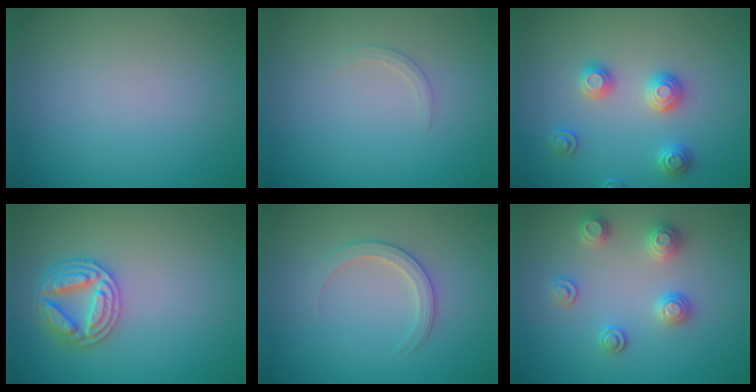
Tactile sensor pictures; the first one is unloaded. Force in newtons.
{"total": 1.0, "press": 1.0, "slide": 0.0}
{"total": 2.8, "press": 2.7, "slide": 0.8}
{"total": 4.0, "press": 3.8, "slide": 1.3}
{"total": 2.2, "press": 2.2, "slide": 0.2}
{"total": 2.9, "press": 2.9, "slide": 0.2}